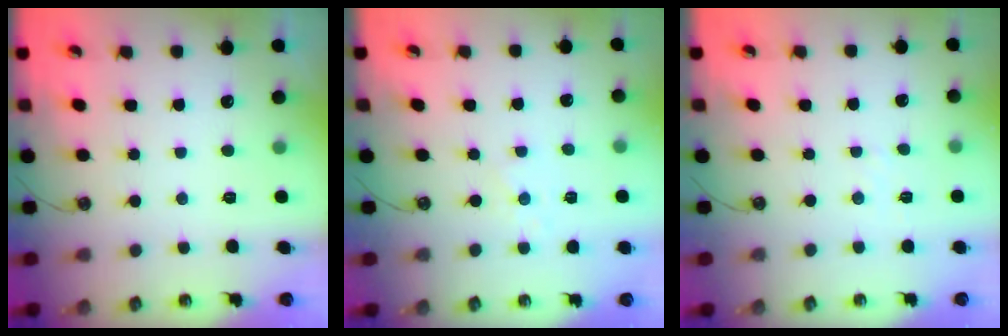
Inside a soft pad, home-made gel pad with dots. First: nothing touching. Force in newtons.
{"total": 2.8, "press": 2.8, "slide": 0.3}
{"total": 2.1, "press": 2.1, "slide": 0.4}